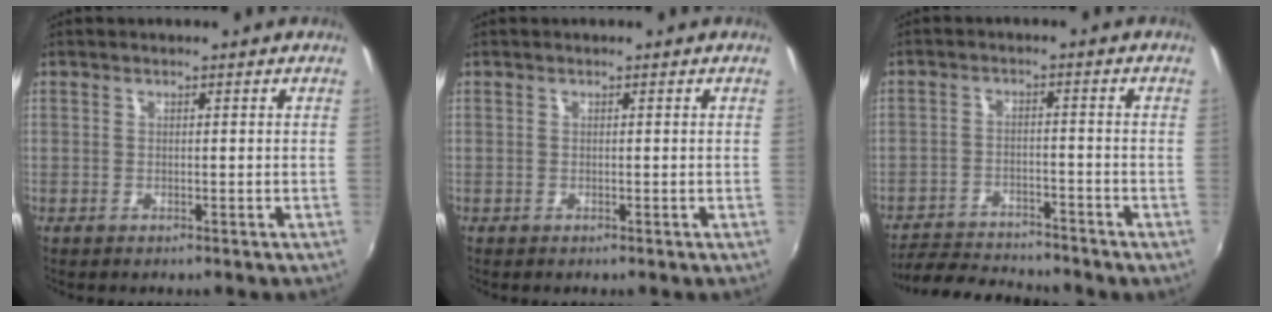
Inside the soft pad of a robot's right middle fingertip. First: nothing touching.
{"total": 0.0}
{"total": 11.5, "force": [-10.7, 2.4, 3.5], "torque": [-0.091, -0.005, -0.169]}